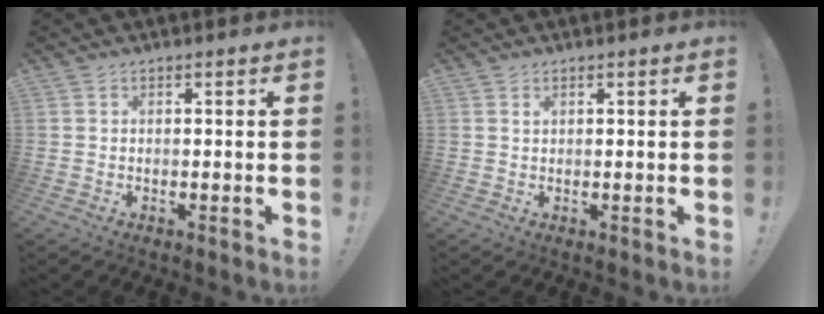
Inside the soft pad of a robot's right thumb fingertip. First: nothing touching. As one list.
[{"total": 0.6, "force": [0.5, 0.4, 0.3], "torque": [0.002, -0.004, 0.008]}]